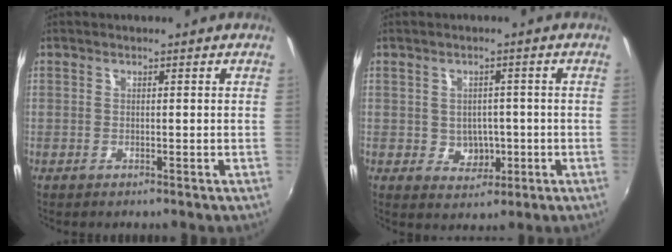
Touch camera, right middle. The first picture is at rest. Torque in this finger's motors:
{"motor_torque": [0.10, 0.05, -0.03, 0.00]}